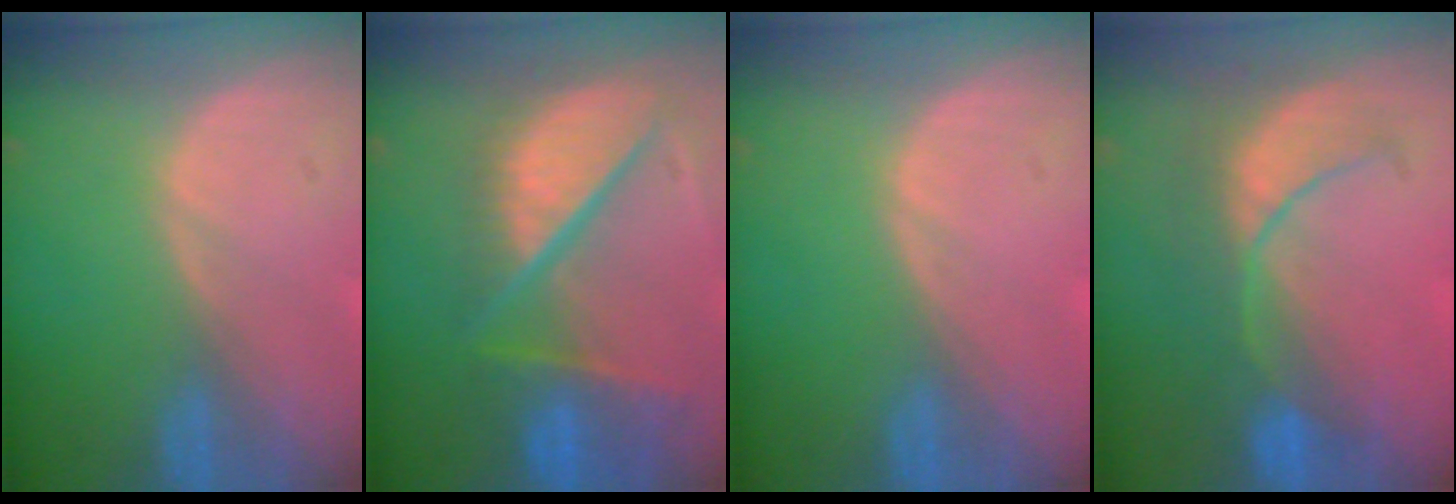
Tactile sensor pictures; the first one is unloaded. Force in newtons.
{"total": 11.8, "press": 9.8, "slide": 6.5}
{"total": 0.0}
{"total": 7.9, "press": 7.7, "slide": 1.5}